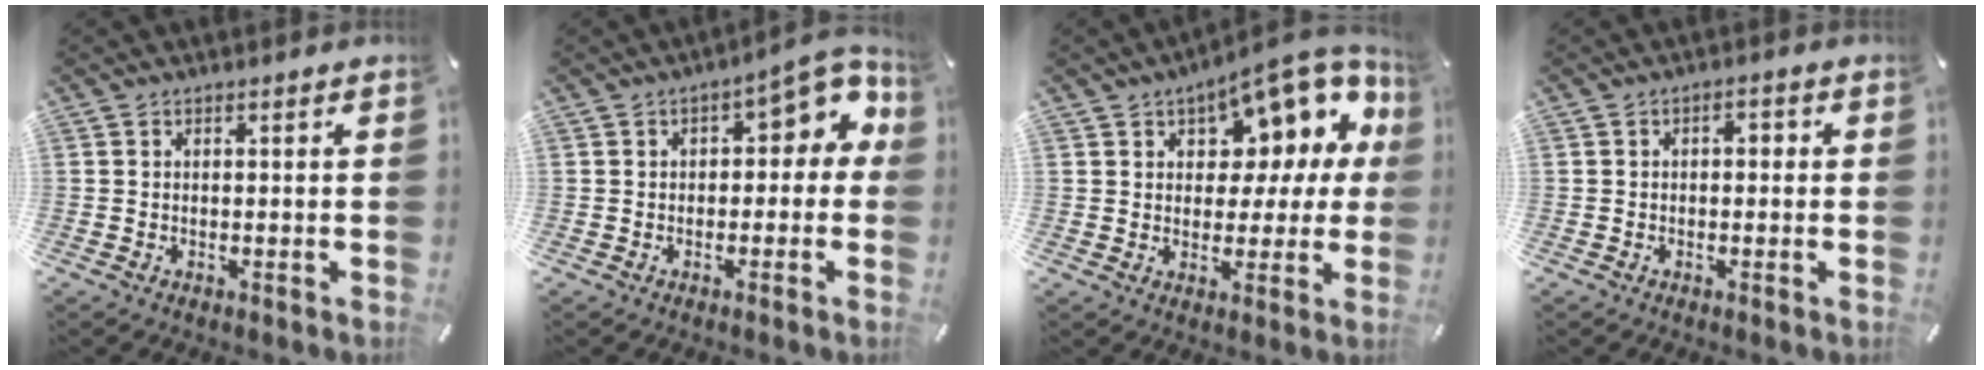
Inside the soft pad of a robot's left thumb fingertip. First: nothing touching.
{"total": 8.7, "force": [2.6, 4.4, 7.1], "torque": [-0.090, -0.018, 0.036]}
{"total": 13.9, "force": [7.9, 7.6, 8.5], "torque": [-0.112, -0.062, 0.134]}
{"total": 2.1, "force": [-0.7, 1.1, 1.7], "torque": [-0.034, 0.011, -0.017]}